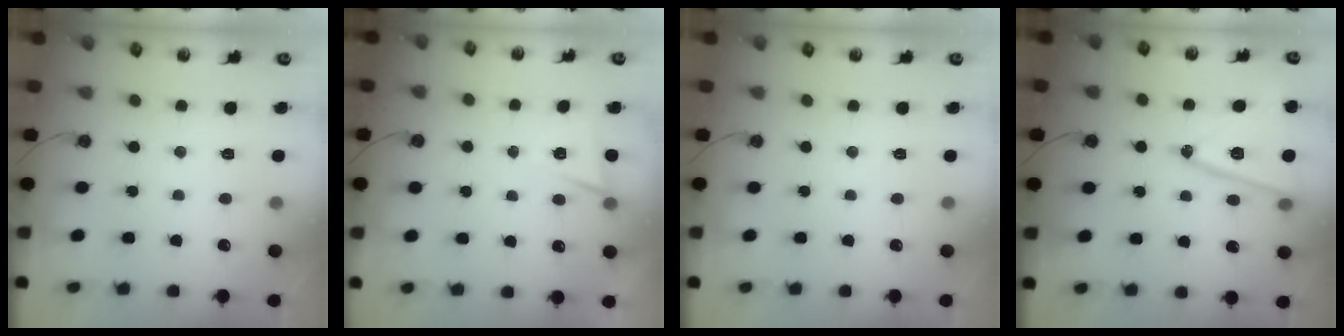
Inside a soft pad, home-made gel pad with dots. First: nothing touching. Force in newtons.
{"total": 4.5, "press": 2.3, "slide": 3.8}
{"total": 0.0}
{"total": 15.3, "press": 14.8, "slide": 3.5}